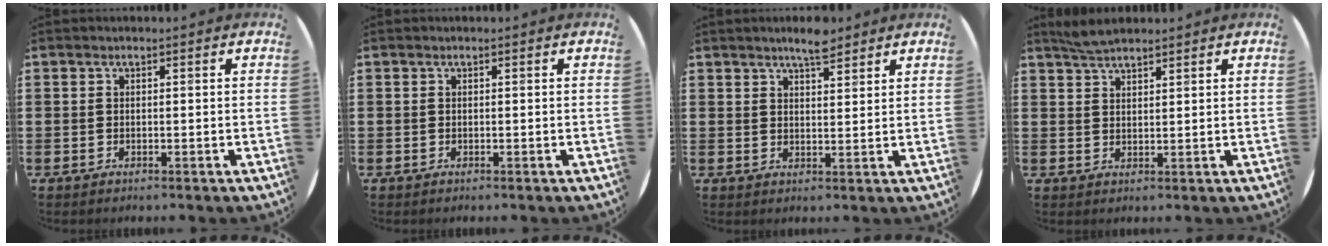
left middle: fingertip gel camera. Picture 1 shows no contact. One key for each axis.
{"total": 0.0}
{"total": 4.0, "fx": 3.6, "fy": 0.7, "fz": 1.5, "tx": -0.027, "ty": -0.009, "tz": 0.063}
{"total": 3.4, "fx": 3.2, "fy": 0.5, "fz": 1.2, "tx": -0.029, "ty": 0.000, "tz": 0.059}